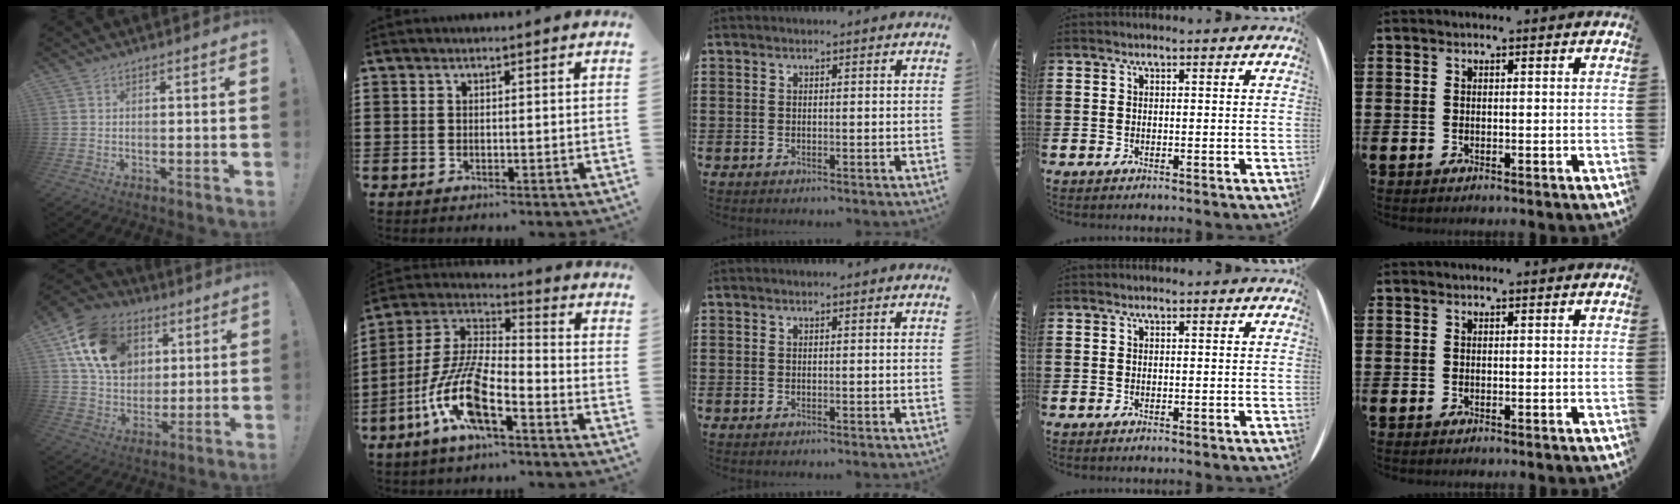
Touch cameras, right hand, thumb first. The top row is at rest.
{"thumb": {"total": 18.6, "force": [7.4, 13.9, 9.9], "torque": [-0.163, -0.014, 0.149]}, "index": {"total": 12.0, "force": [-6.4, 3.2, 9.7], "torque": [-0.228, -0.014, -0.130]}}